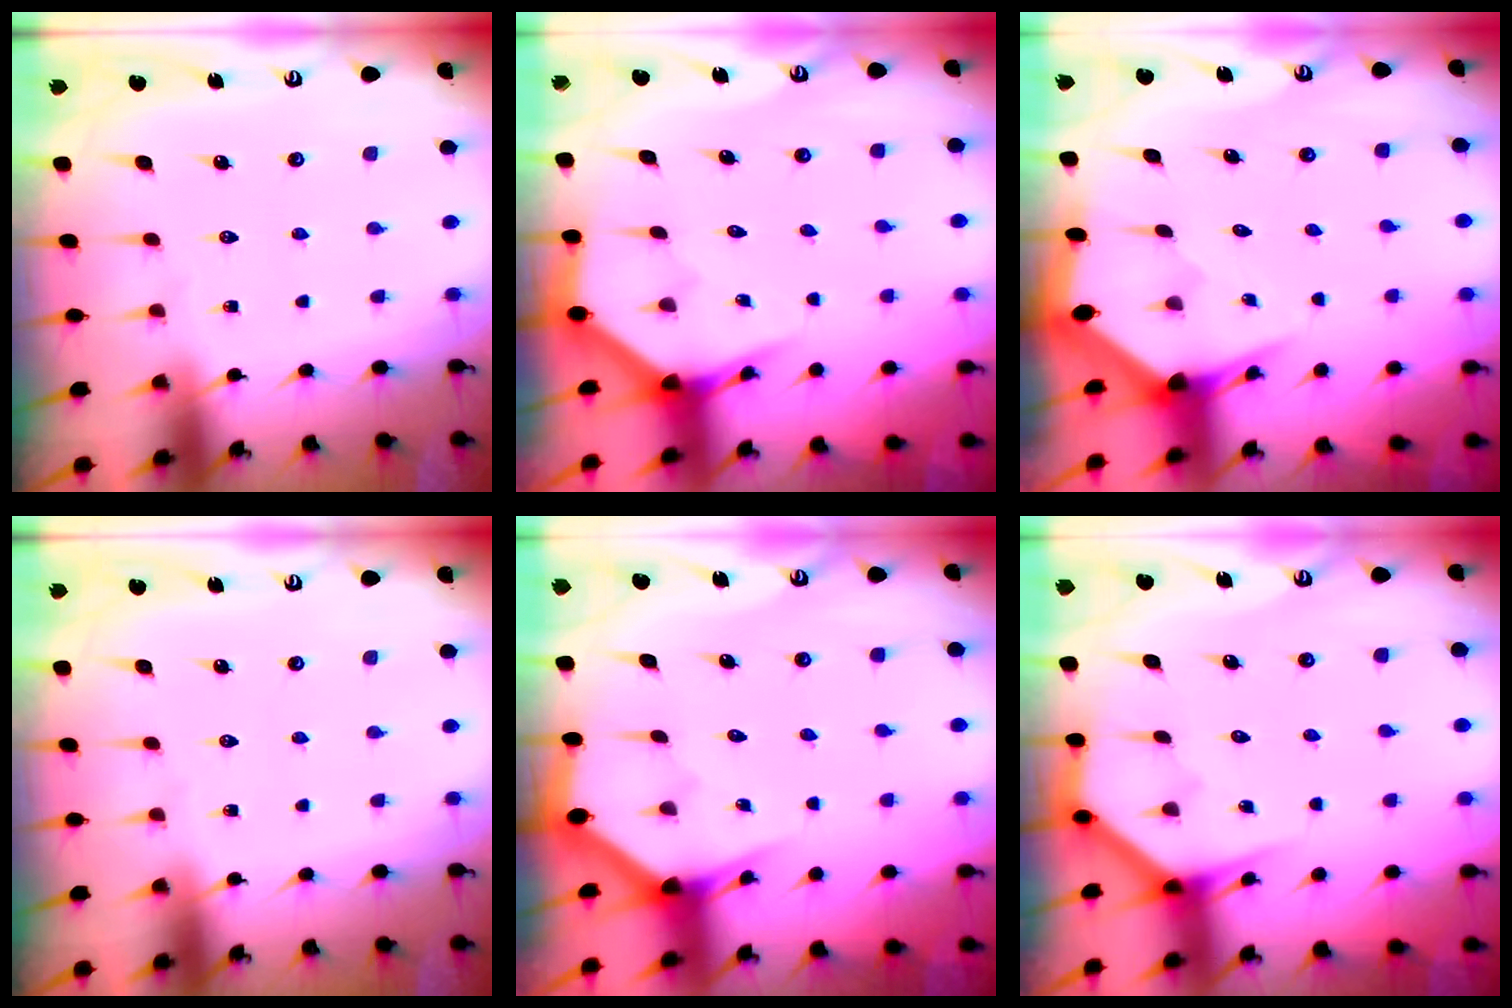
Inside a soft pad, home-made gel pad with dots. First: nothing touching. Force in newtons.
{"total": 3.8, "press": 3.8, "slide": 0.2}
{"total": 3.5, "press": 3.5, "slide": 0.2}
{"total": 0.0}
{"total": 2.9, "press": 2.9, "slide": 0.1}
{"total": 3.8, "press": 3.8, "slide": 0.2}